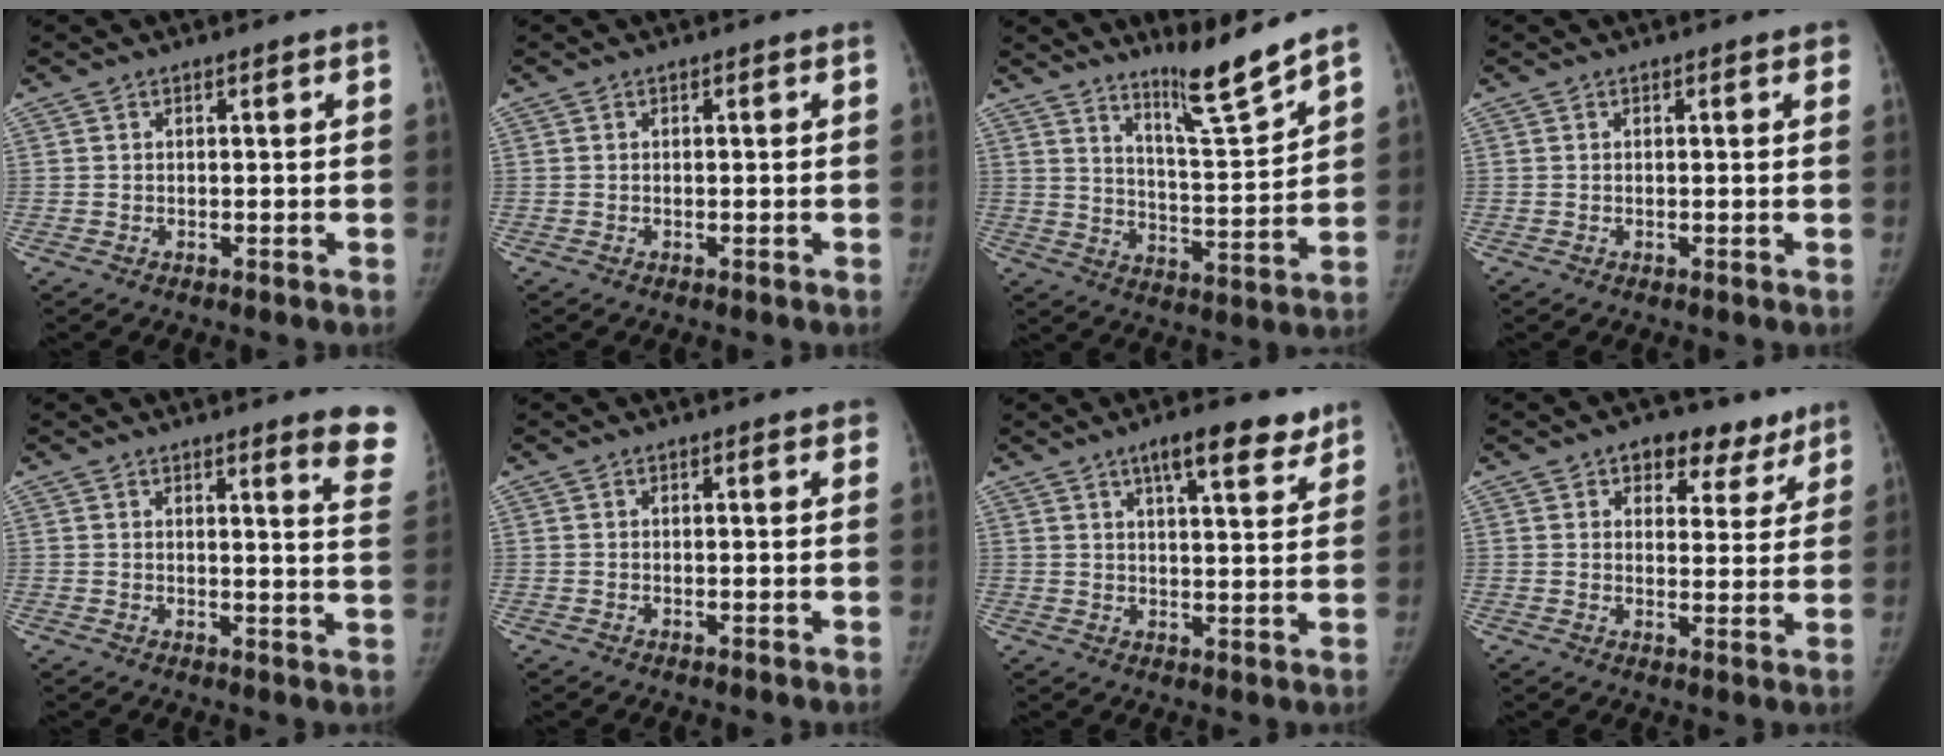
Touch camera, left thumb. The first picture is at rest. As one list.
[{"total": 0.0}, {"total": 10.1, "force": [8.5, -0.3, 5.4], "torque": [-0.077, -0.076, 0.145]}, {"total": 1.2, "force": [0.7, 0.4, 0.9], "torque": [-0.008, 0.002, 0.005]}, {"total": 8.9, "force": [7.0, 0.8, 5.4], "torque": [-0.039, -0.049, 0.058]}, {"total": 1.0, "force": [0.6, 0.3, 0.7], "torque": [-0.006, 0.002, 0.005]}, {"total": 9.0, "force": [5.5, 2.9, 6.6], "torque": [-0.067, -0.017, 0.076]}, {"total": 9.1, "force": [5.8, 5.8, 3.9], "torque": [0.002, -0.018, 0.077]}]